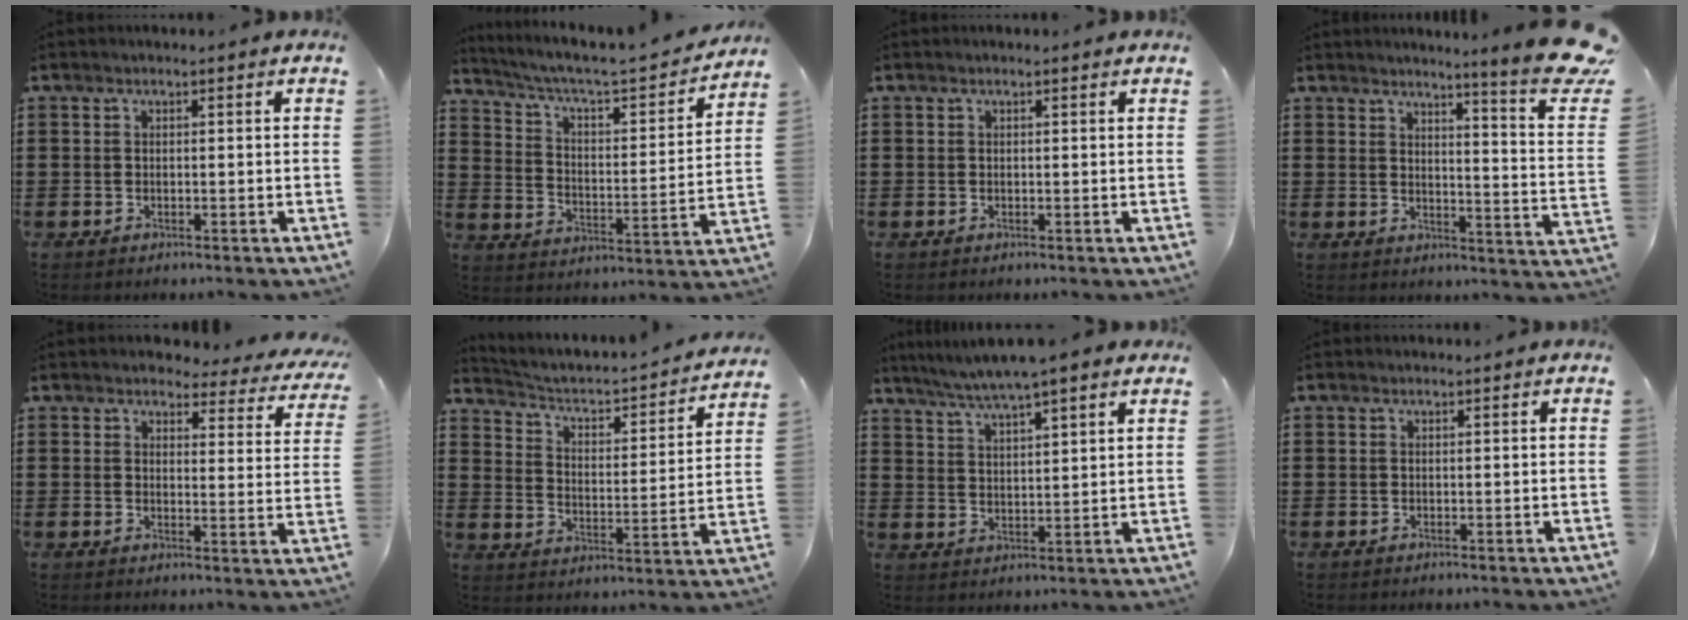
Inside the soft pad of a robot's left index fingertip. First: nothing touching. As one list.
[{"total": 4.5, "force": [3.7, 0.7, 2.3], "torque": [-0.067, -0.033, 0.052]}, {"total": 0.0}, {"total": 7.5, "force": [6.0, -0.9, 4.4], "torque": [-0.076, -0.054, 0.097]}, {"total": 3.7, "force": [3.5, 0.8, 0.9], "torque": [-0.027, -0.019, 0.059]}, {"total": 2.5, "force": [2.0, 0.9, 1.2], "torque": [-0.040, -0.025, 0.020]}, {"total": 5.2, "force": [4.6, 0.0, 2.4], "torque": [-0.061, -0.015, 0.079]}, {"total": 0.0}]